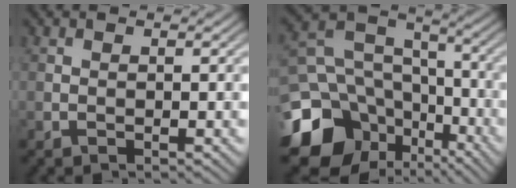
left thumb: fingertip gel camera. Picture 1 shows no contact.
{"total": 18.1, "force": [-8.4, 13.9, 8.0], "torque": [-0.221, -0.046, -0.127]}